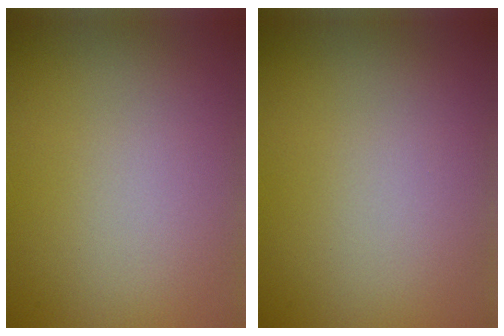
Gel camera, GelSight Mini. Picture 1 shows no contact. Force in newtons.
{"total": 0.0}